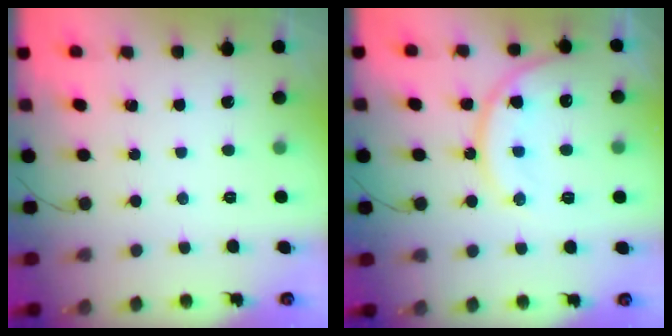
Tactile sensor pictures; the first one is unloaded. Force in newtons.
{"total": 14.3, "press": 14.2, "slide": 1.6}